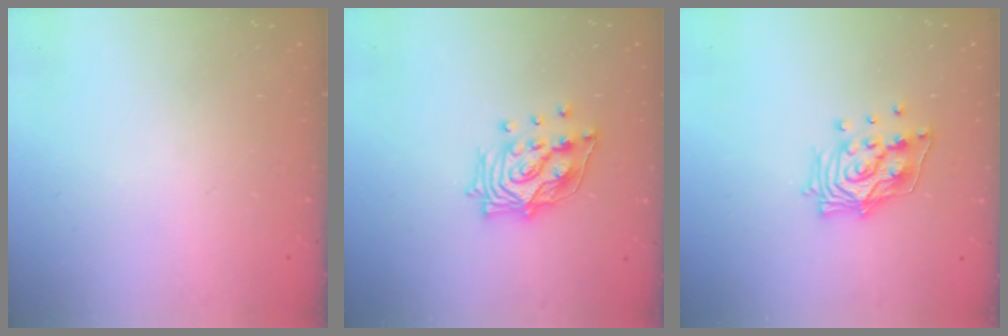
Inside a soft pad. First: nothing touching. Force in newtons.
{"total": 14.5, "press": 14.4, "slide": 1.6}
{"total": 13.5, "press": 13.5, "slide": 1.6}